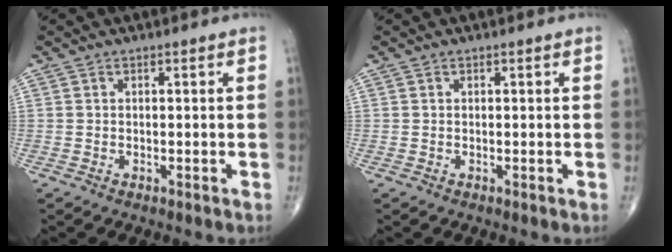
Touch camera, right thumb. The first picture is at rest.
{"total": 0.0}